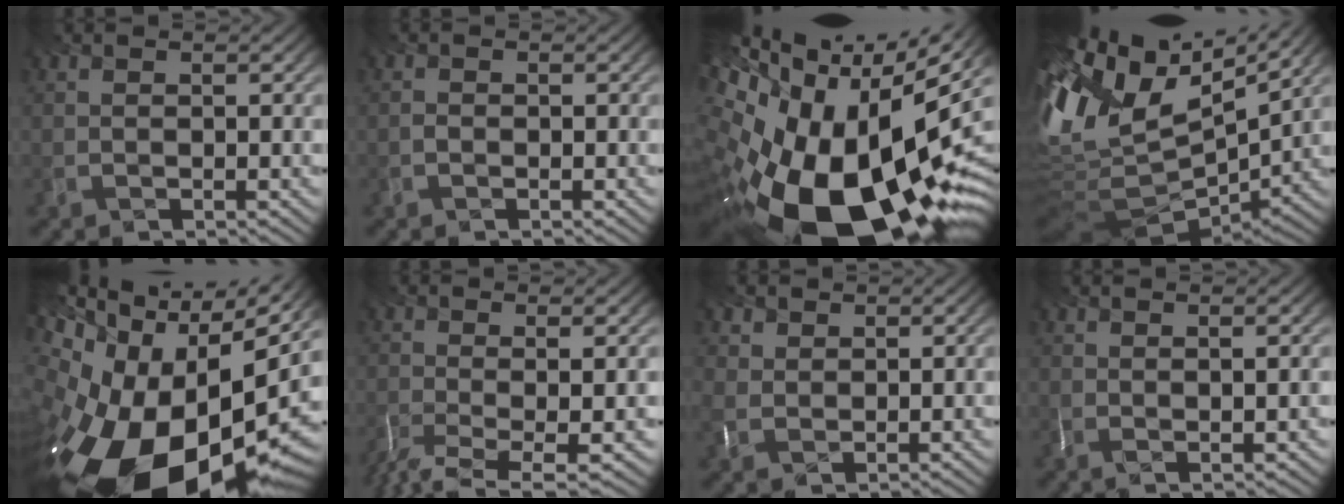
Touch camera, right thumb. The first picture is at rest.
{"total": 1.0, "force": [-0.8, -0.3, -0.6], "torque": [-0.007, -0.004, 0.000]}
{"total": 20.5, "force": [-5.6, 11.4, 16.1], "torque": [-0.301, -0.061, -0.065]}
{"total": 13.5, "force": [2.3, 7.3, 11.1], "torque": [-0.271, -0.005, 0.068]}
{"total": 20.8, "force": [-8.0, 11.8, 15.1], "torque": [-0.308, -0.079, -0.095]}
{"total": 5.7, "force": [-2.3, 0.5, 5.2], "torque": [-0.095, -0.005, -0.017]}
{"total": 1.7, "force": [0.9, 1.4, -0.1], "torque": [-0.031, -0.005, 0.044]}
{"total": 1.4, "force": [0.5, -0.1, 1.3], "torque": [-0.029, 0.004, 0.009]}